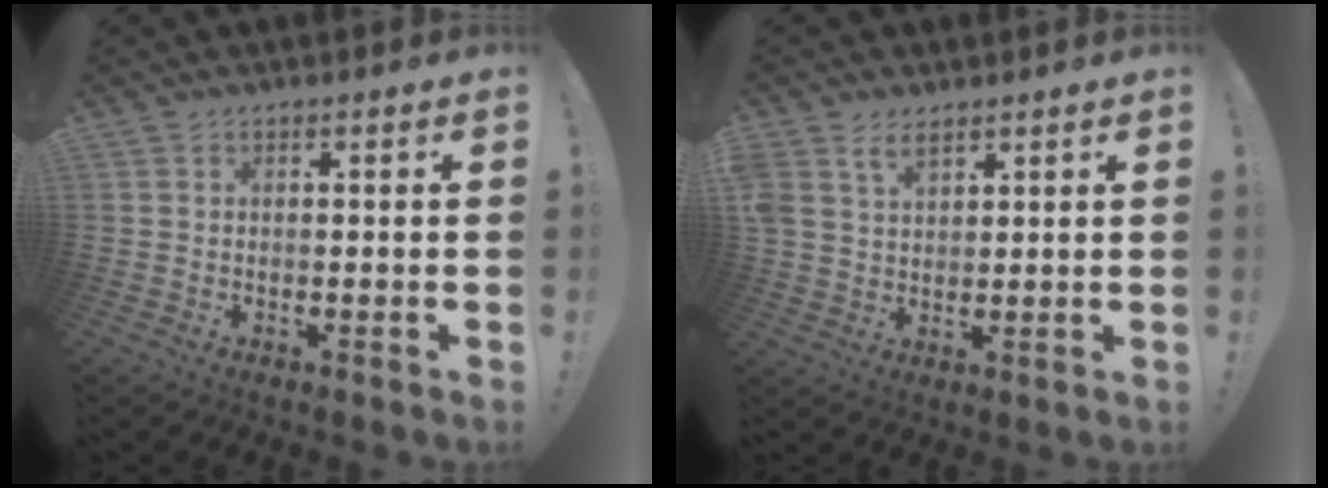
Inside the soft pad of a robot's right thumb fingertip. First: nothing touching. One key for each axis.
{"total": 6.0, "fx": 3.9, "fy": 3.5, "fz": 2.8, "tx": -0.052, "ty": -0.012, "tz": 0.076}